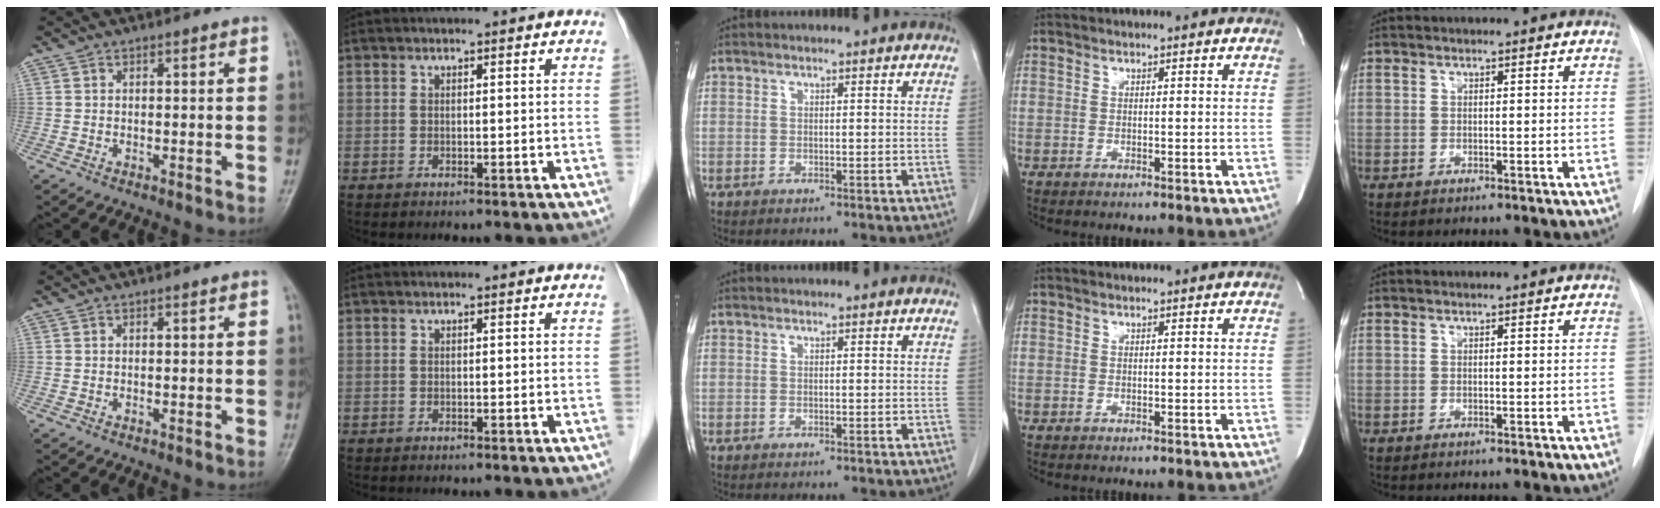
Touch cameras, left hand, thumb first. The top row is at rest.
{}